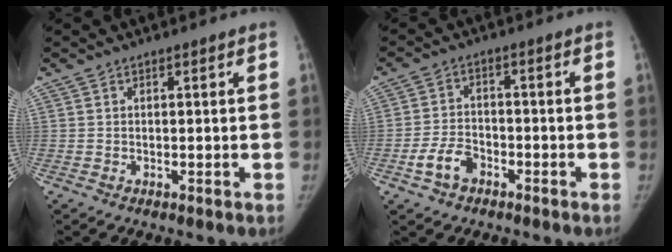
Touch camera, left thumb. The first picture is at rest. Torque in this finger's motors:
{"motor_torque": [-0.58, 0.70, 0.67, 0.40, 0.05]}